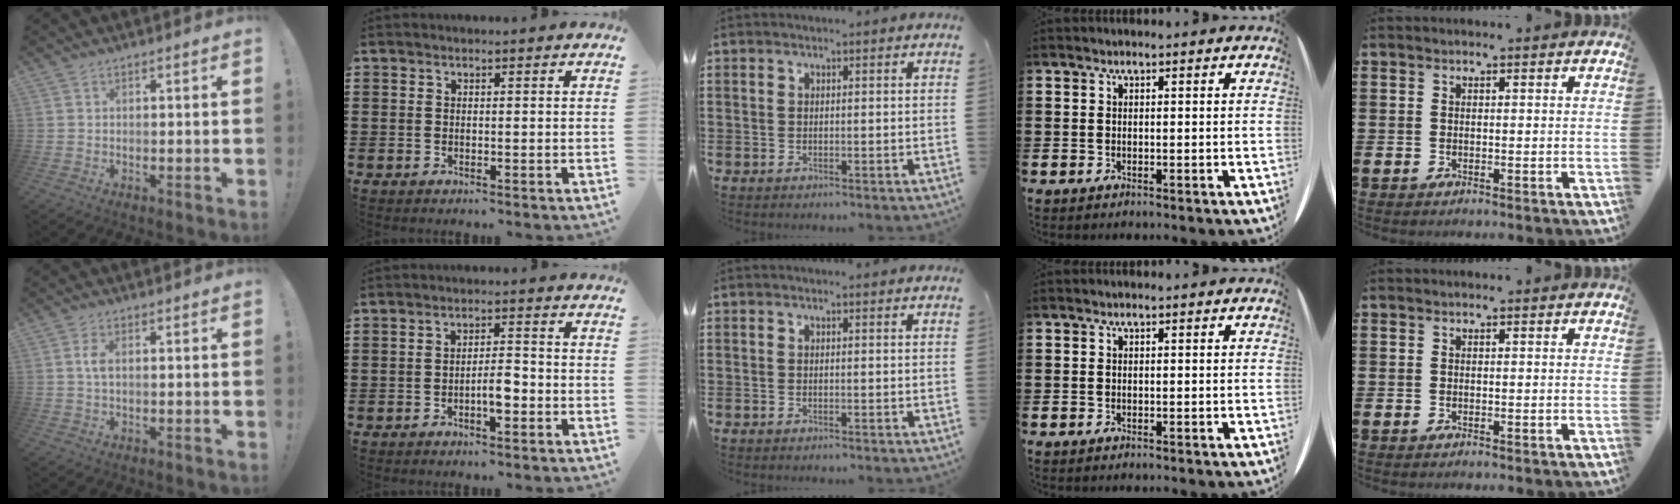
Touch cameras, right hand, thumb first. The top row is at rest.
{"thumb": {"total": 2.9, "force": [0.3, 1.2, 2.6], "torque": [-0.043, 0.003, 0.002]}, "index": {"total": 4.0, "force": [-1.6, 1.2, 3.5], "torque": [-0.068, 0.003, -0.031]}}